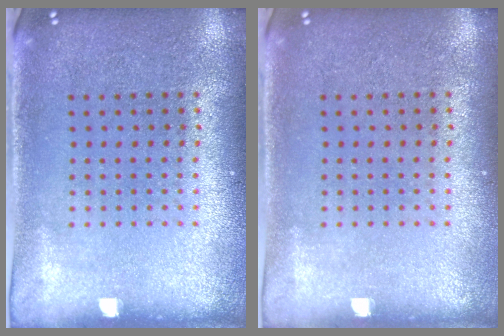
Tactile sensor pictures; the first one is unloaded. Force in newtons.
{"total": 0.0}